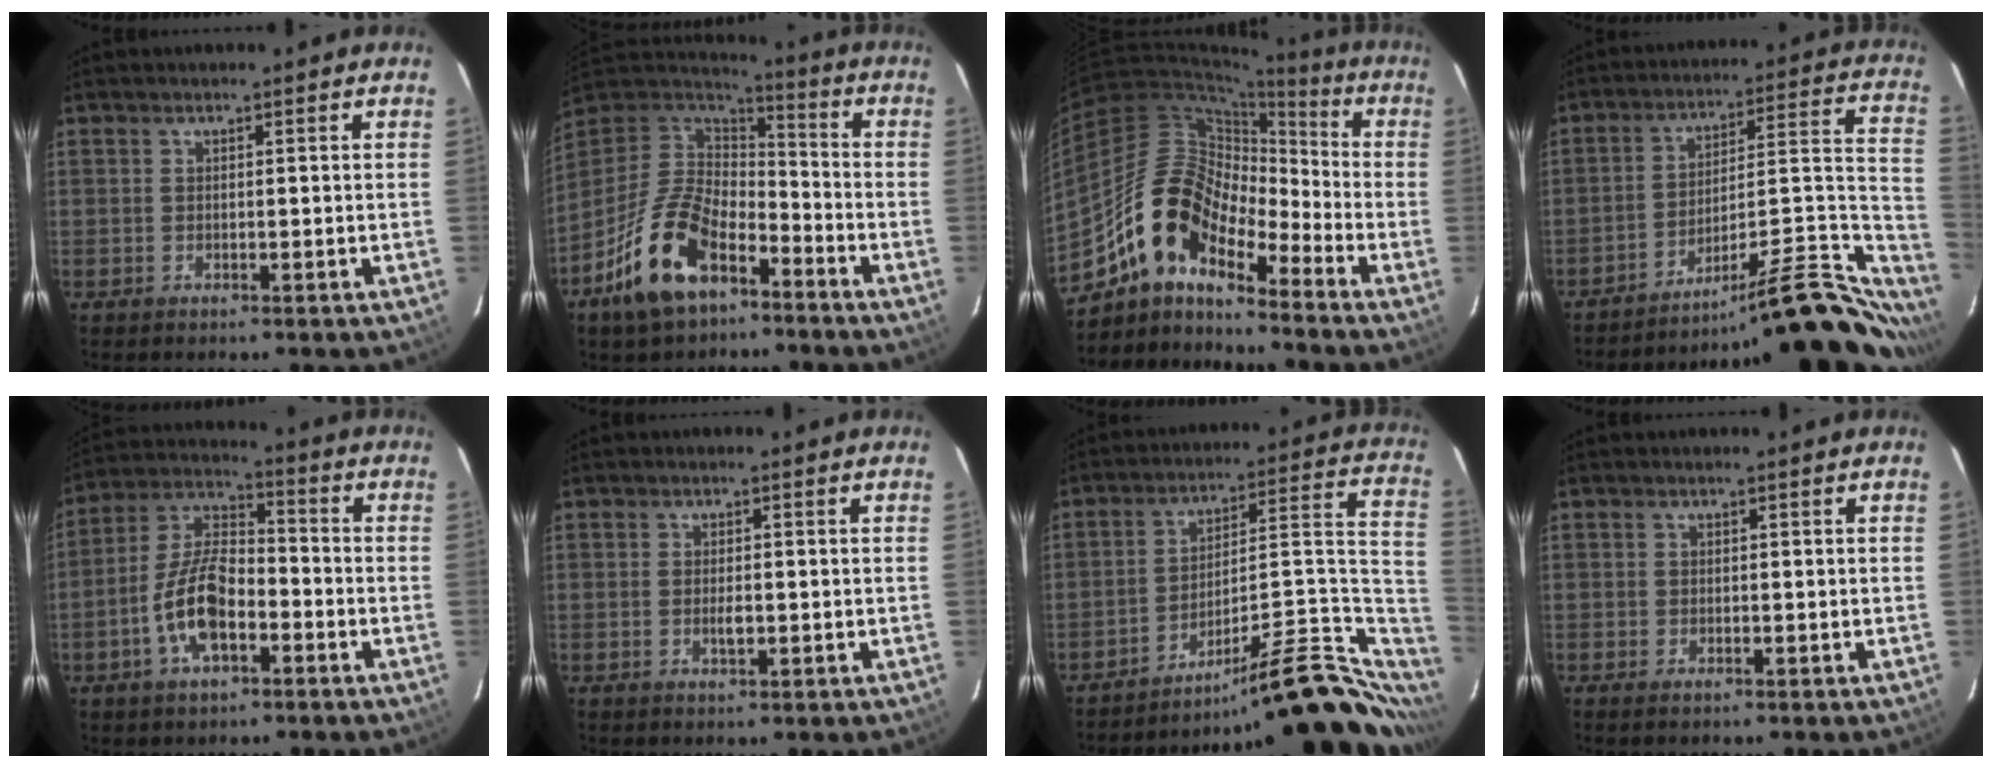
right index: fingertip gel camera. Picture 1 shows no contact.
{"total": 17.9, "force": [-10.0, 9.5, 11.5], "torque": [-0.244, -0.003, -0.182]}
{"total": 13.5, "force": [-10.2, 5.4, 7.1], "torque": [-0.117, 0.017, -0.207]}
{"total": 23.6, "force": [-18.5, 3.6, 14.3], "torque": [-0.164, 0.012, -0.267]}
{"total": 11.7, "force": [-4.6, 5.3, 9.4], "torque": [-0.194, 0.012, -0.084]}
{"total": 2.0, "force": [-0.4, 0.9, 1.7], "torque": [-0.030, -0.002, -0.007]}
{"total": 20.9, "force": [-12.2, 4.8, 16.2], "torque": [-0.208, 0.020, -0.176]}
{"total": 0.9, "force": [-0.6, 0.4, 0.5], "torque": [-0.009, -0.003, -0.011]}